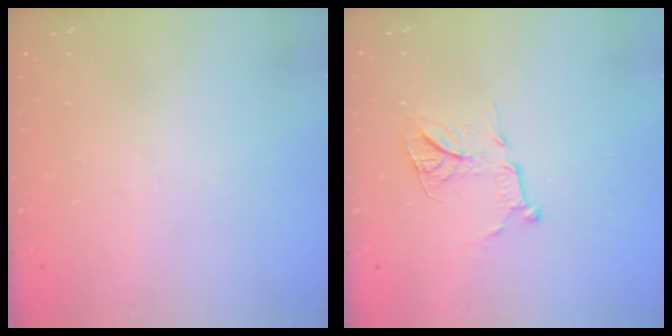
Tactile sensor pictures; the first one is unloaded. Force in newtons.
{"total": 12.1, "press": 12.1, "slide": 0.9}